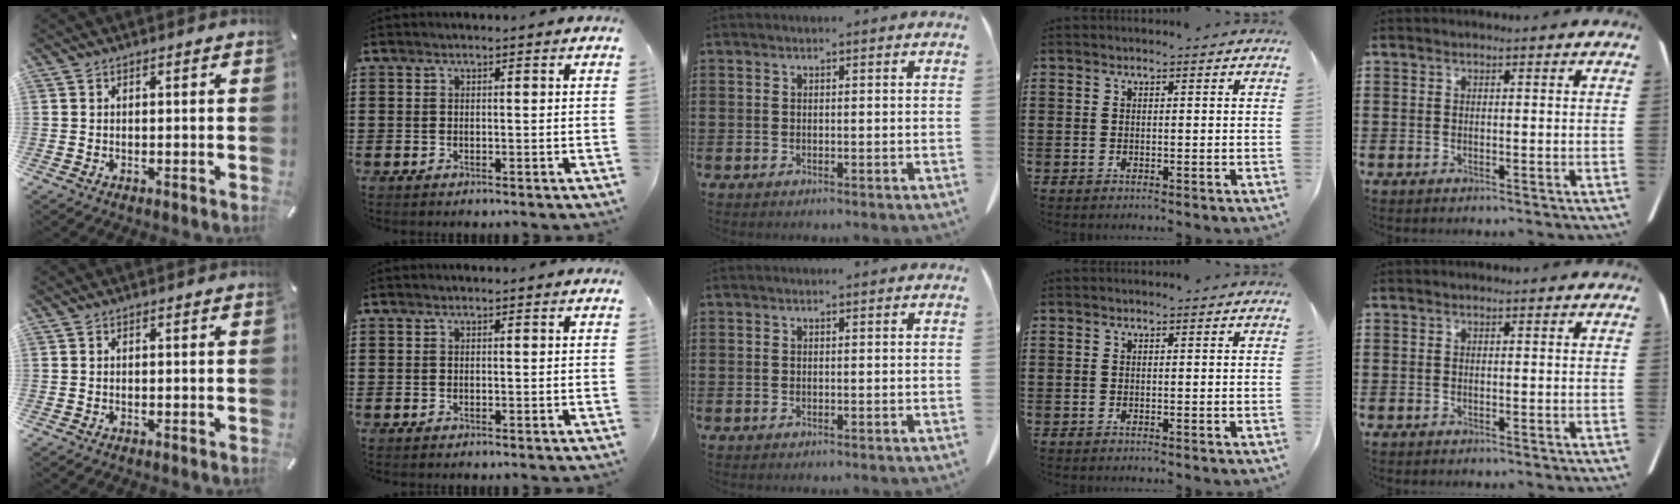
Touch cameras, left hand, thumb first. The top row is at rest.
{}